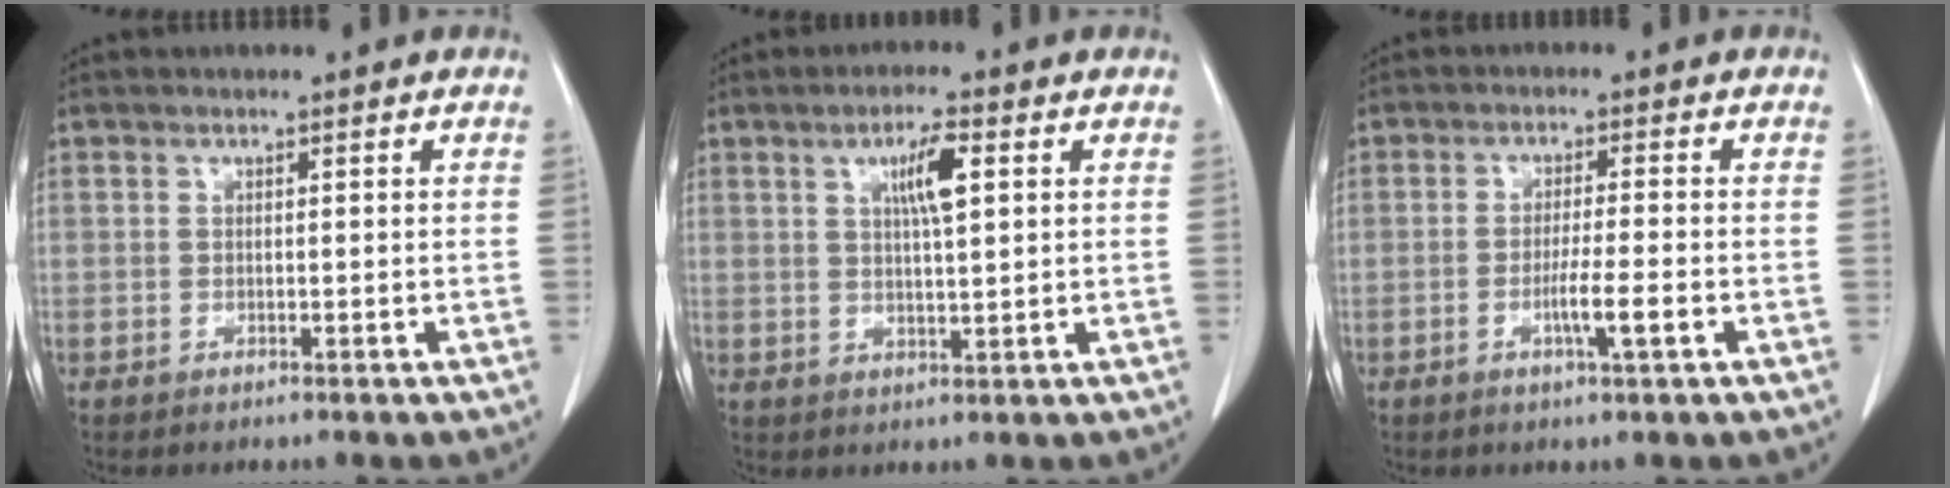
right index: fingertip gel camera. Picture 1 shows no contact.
{"total": 5.4, "force": [1.9, 0.7, 5.0], "torque": [-0.089, 0.002, 0.034]}
{"total": 4.6, "force": [-1.6, -0.2, 4.3], "torque": [-0.074, -0.006, -0.028]}